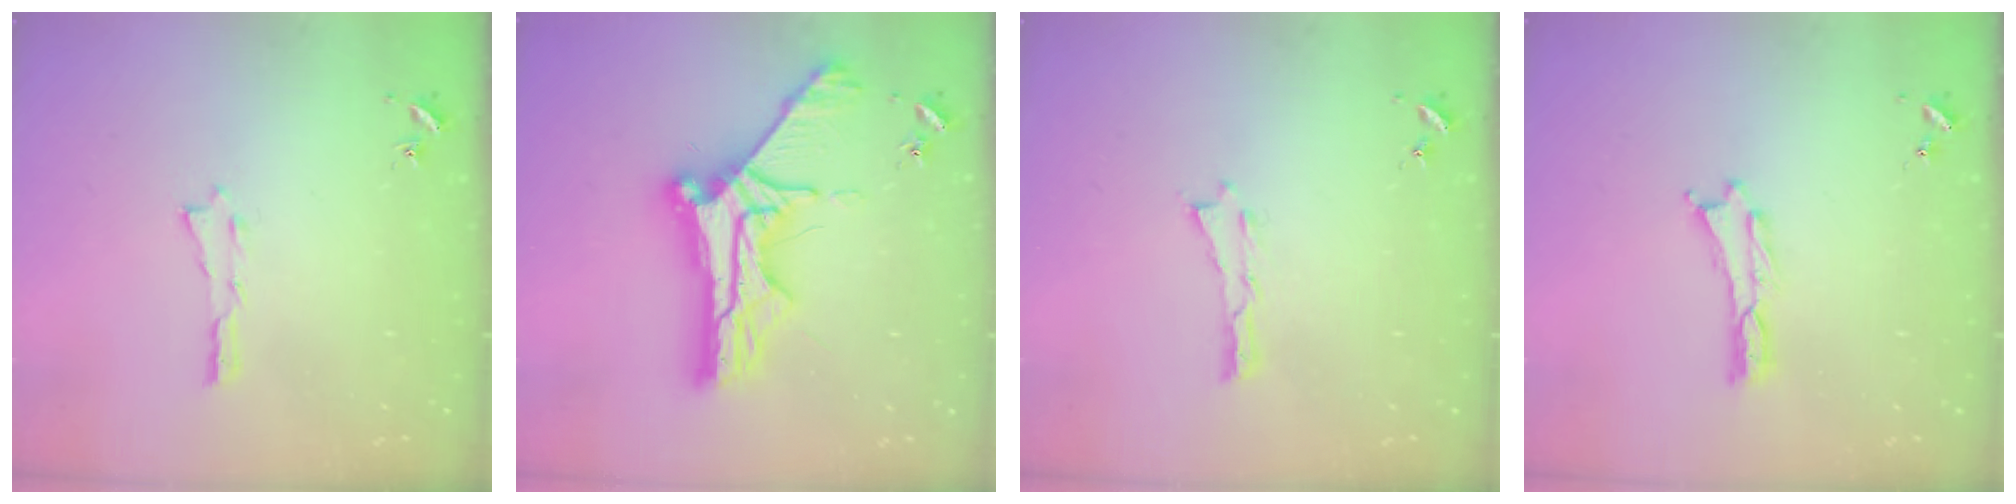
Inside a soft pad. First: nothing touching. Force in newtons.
{"total": 11.2, "press": 11.2, "slide": 0.8}
{"total": 0.0}
{"total": 0.0}